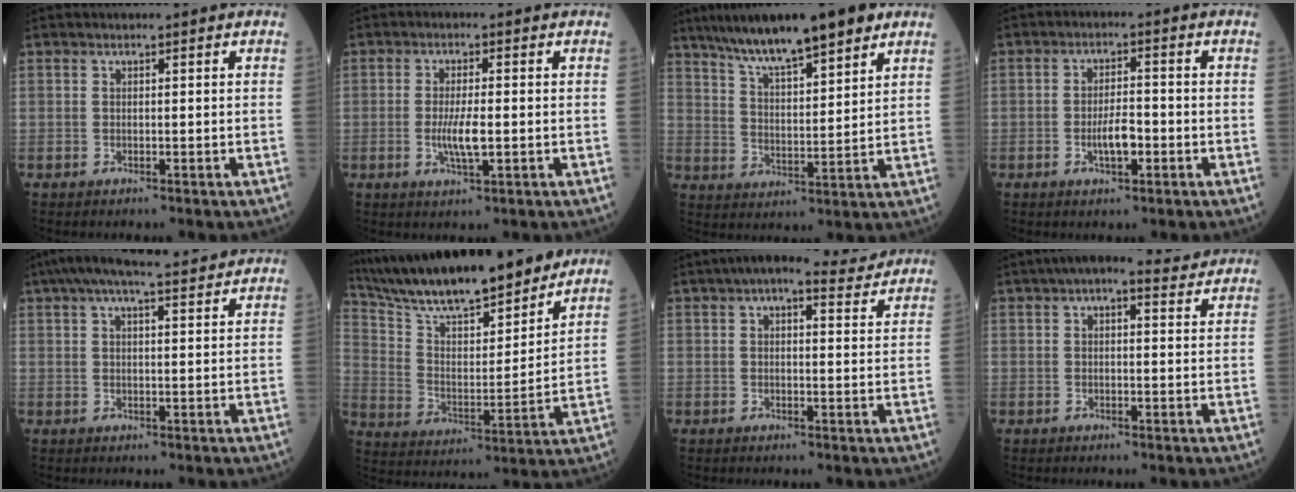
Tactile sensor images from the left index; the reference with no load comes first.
{"total": 4.2, "force": [-0.8, 0.6, 4.1], "torque": [-0.083, -0.010, -0.014]}
{"total": 14.5, "force": [10.7, 1.9, 9.6], "torque": [-0.159, 0.017, 0.177]}
{"total": 4.2, "force": [-1.6, 1.3, 3.7], "torque": [-0.067, 0.000, -0.030]}
{"total": 11.3, "force": [9.6, 1.4, 5.7], "torque": [-0.100, 0.034, 0.140]}
{"total": 20.5, "force": [17.9, 2.8, 9.6], "torque": [-0.172, 0.001, 0.297]}
{"total": 8.1, "force": [6.6, 1.9, 4.2], "torque": [-0.064, 0.027, 0.082]}
{"total": 7.1, "force": [5.5, 2.0, 3.9], "torque": [-0.062, 0.032, 0.072]}